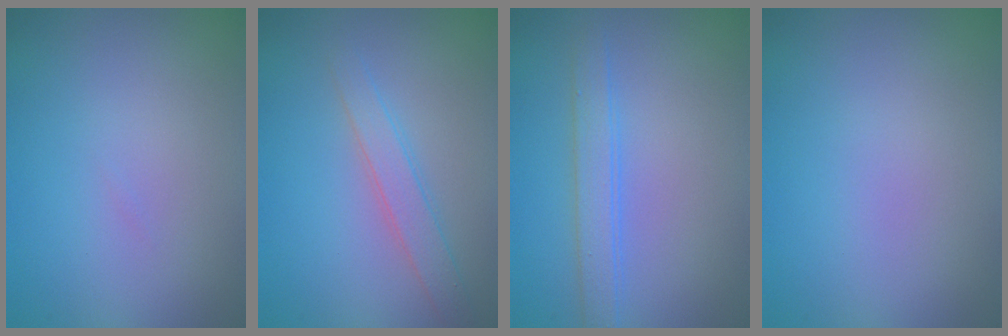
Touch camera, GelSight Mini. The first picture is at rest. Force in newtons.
{"total": 2.0, "press": 2.0, "slide": 0.1}
{"total": 2.2, "press": 2.2, "slide": 0.1}
{"total": 0.0}